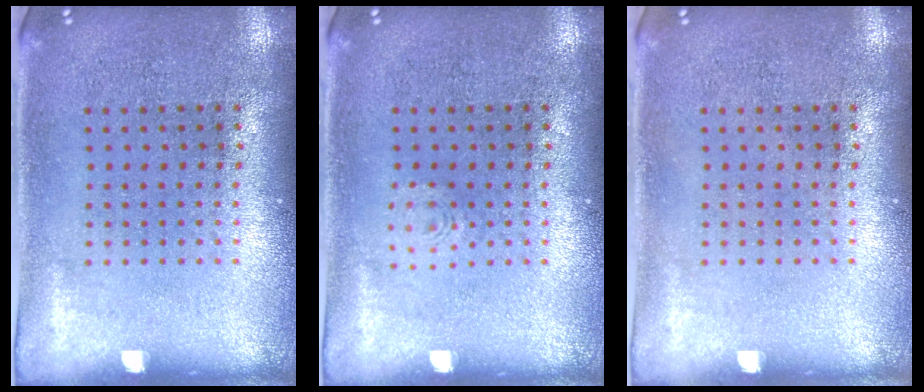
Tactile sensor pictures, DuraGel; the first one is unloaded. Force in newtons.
{"total": 0.8, "press": 0.8, "slide": 0.1}
{"total": 0.0}